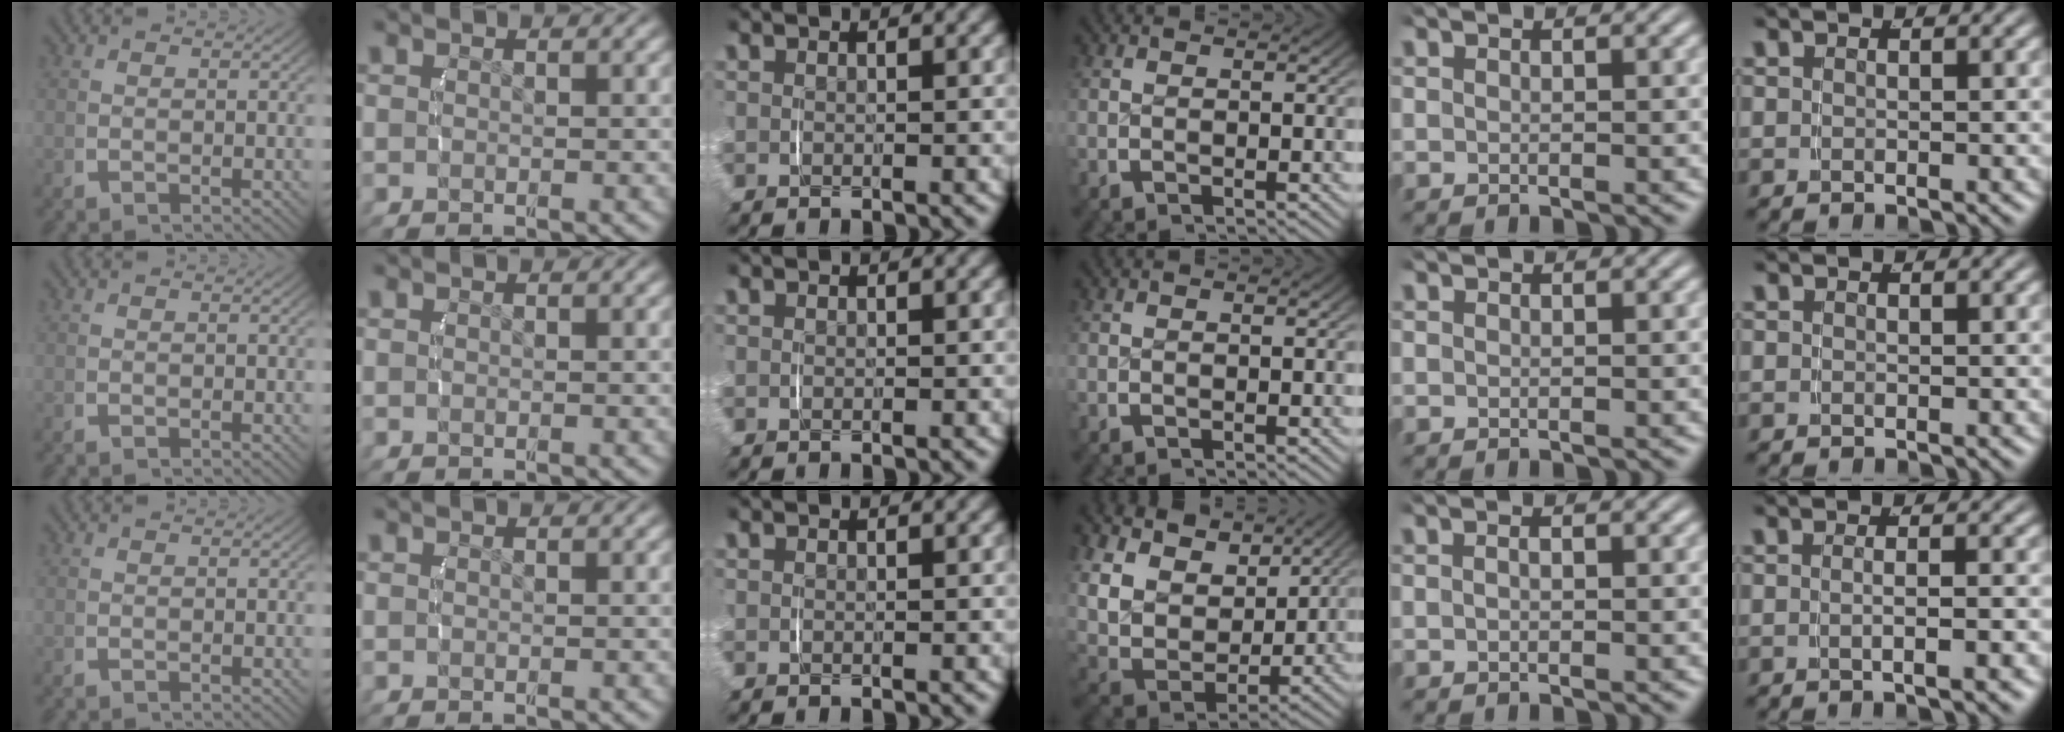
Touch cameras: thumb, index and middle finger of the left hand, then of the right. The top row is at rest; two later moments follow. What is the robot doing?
{"motion": "lift_and_place", "object": "napkin"}